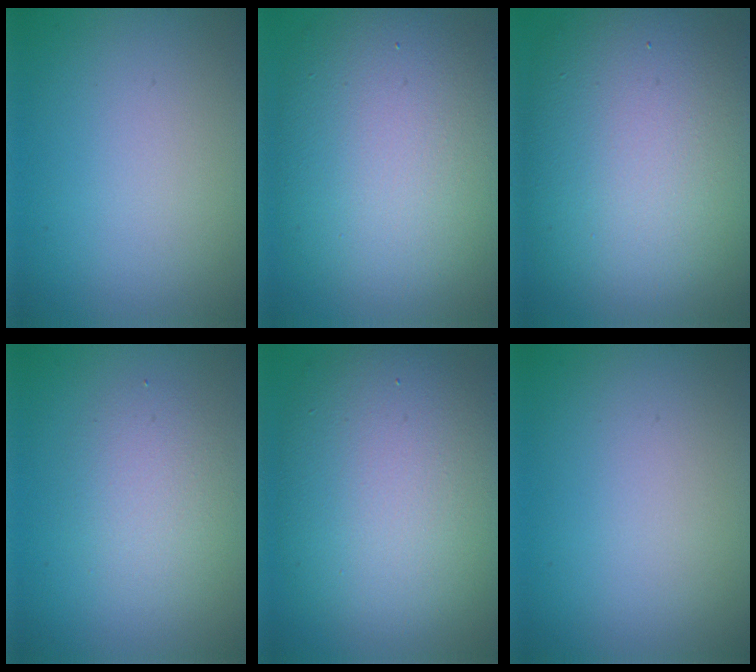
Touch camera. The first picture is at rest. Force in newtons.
{"total": 11.9, "press": 11.9, "slide": 0.7}
{"total": 14.1, "press": 14.1, "slide": 1.0}
{"total": 2.8, "press": 2.8, "slide": 0.2}
{"total": 10.8, "press": 10.8, "slide": 0.4}
{"total": 0.0}